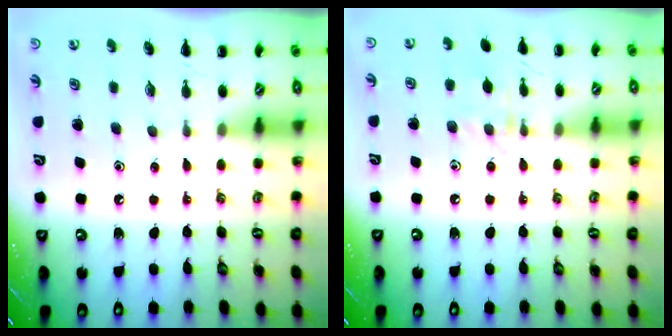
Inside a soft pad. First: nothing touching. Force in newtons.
{"total": 7.1, "press": 6.9, "slide": 1.6}